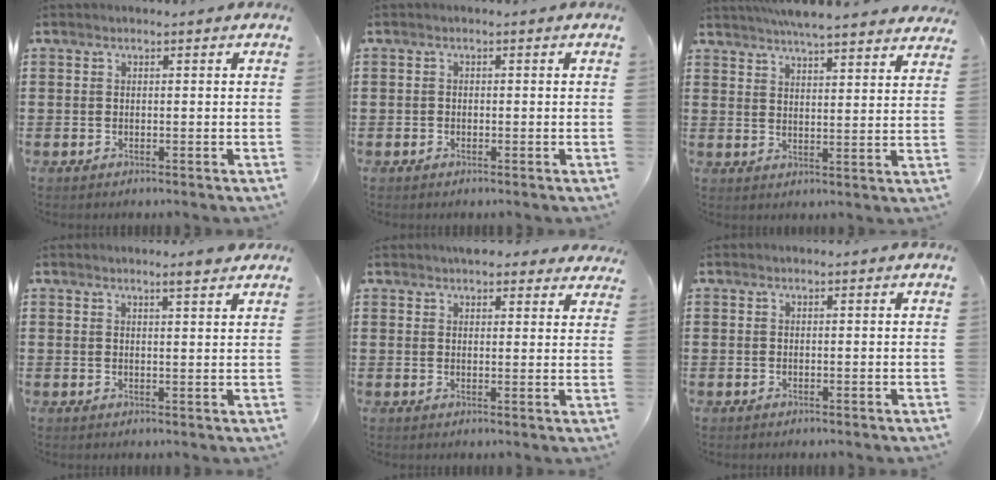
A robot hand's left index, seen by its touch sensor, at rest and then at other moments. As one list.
[{"total": 0.6, "force": [-0.4, 0.4, 0.2], "torque": [-0.004, 0.000, -0.009]}, {"total": 5.7, "force": [5.5, 0.2, 1.5], "torque": [-0.049, -0.021, 0.100]}, {"total": 3.0, "force": [2.6, -0.1, 1.5], "torque": [-0.026, -0.006, 0.046]}, {"total": 4.0, "force": [3.5, 1.4, 1.2], "torque": [-0.023, -0.004, 0.065]}, {"total": 0.0}]